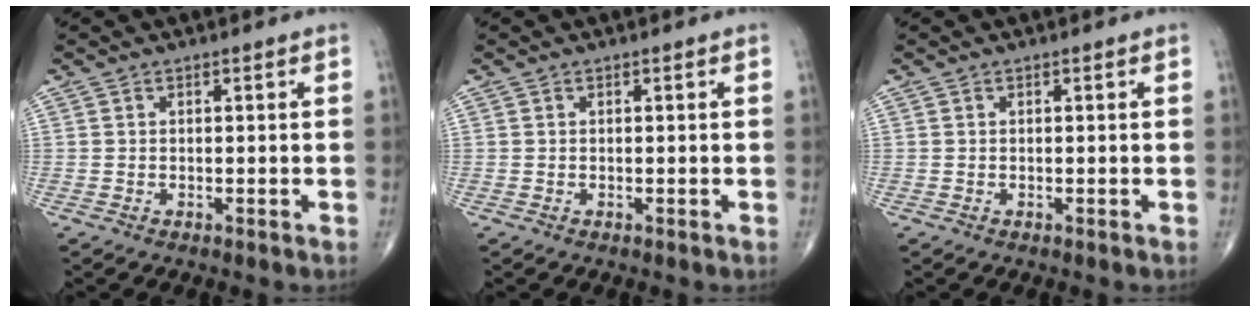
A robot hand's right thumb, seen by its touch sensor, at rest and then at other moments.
{"total": 0.0}
{"total": 0.0}